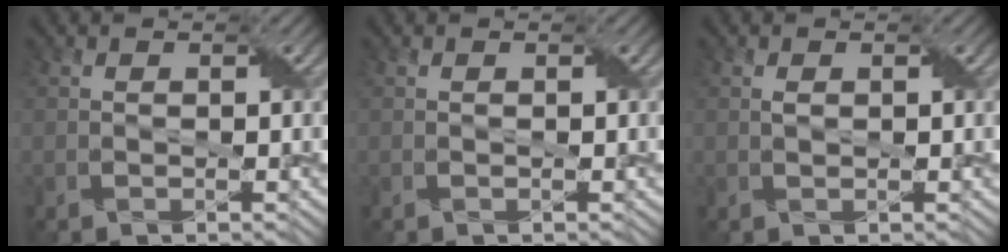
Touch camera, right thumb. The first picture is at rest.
{"total": 0.0}
{"total": 0.8, "force": [0.2, 0.4, 0.6], "torque": [-0.014, 0.003, 0.004]}